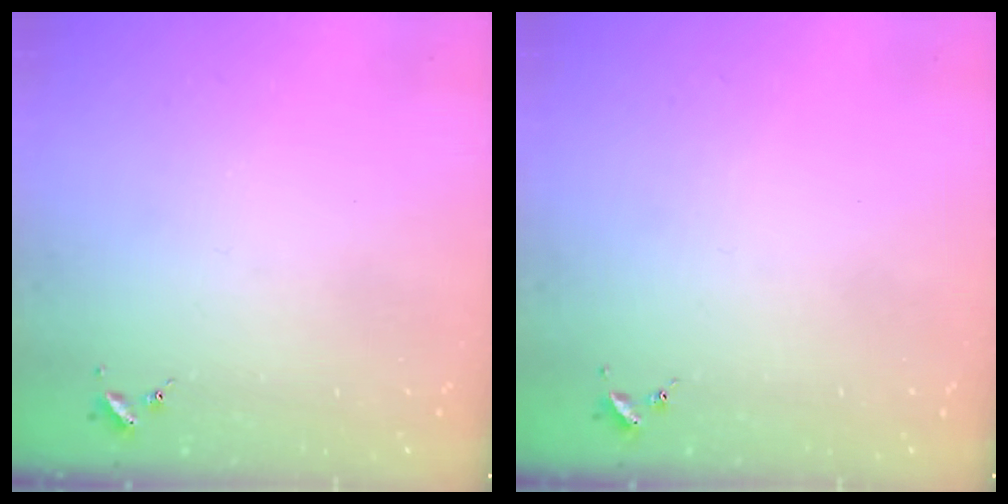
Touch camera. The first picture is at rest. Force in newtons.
{"total": 0.0}